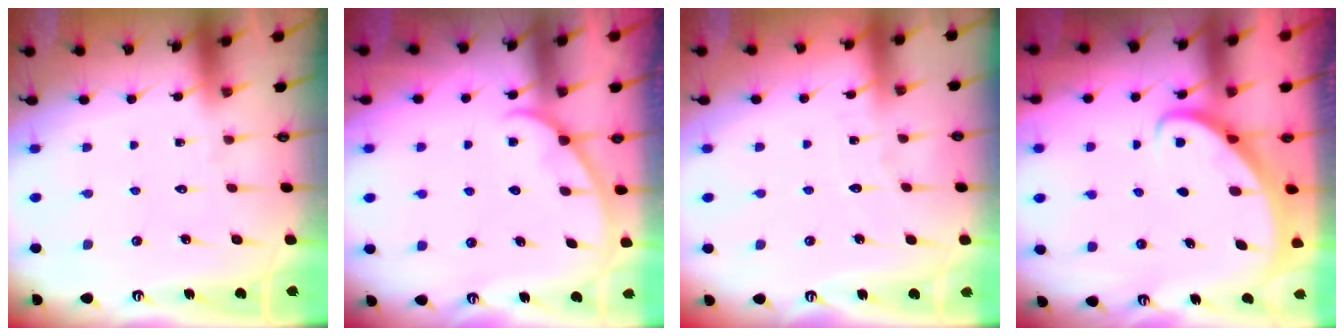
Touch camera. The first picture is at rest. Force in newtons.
{"total": 3.2, "press": 3.2, "slide": 0.1}
{"total": 2.8, "press": 2.8, "slide": 0.1}
{"total": 2.3, "press": 2.3, "slide": 0.3}